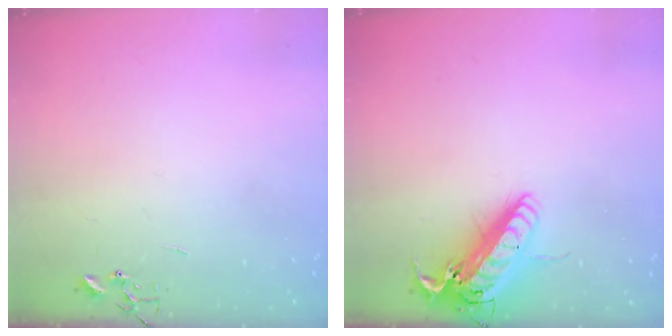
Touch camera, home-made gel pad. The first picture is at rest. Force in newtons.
{"total": 17.8, "press": 17.5, "slide": 3.3}